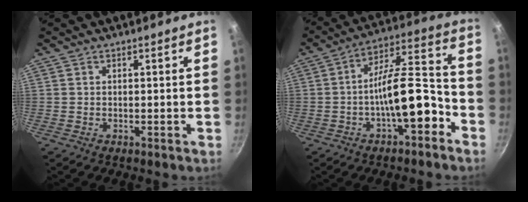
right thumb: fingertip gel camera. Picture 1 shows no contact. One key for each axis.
{"total": 13.8, "fx": -5.3, "fy": 5.0, "fz": 11.7, "tx": -0.161, "ty": 0.068, "tz": -0.087}